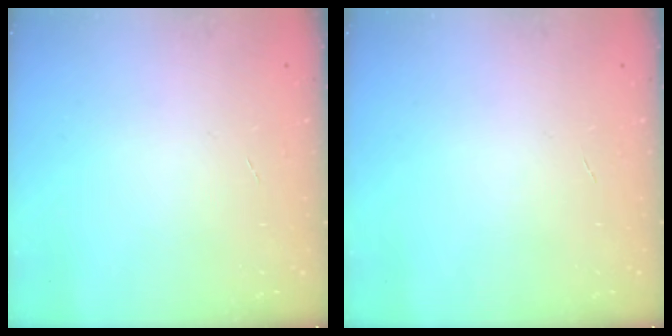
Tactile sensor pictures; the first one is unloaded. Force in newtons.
{"total": 0.0}